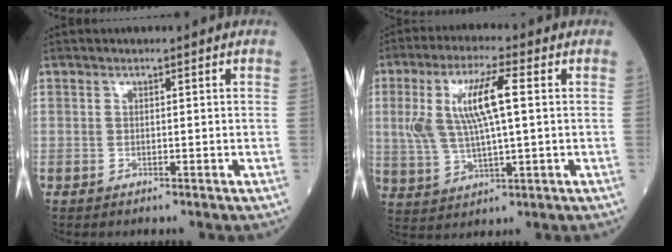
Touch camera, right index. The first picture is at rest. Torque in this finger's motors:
{"motor_torque": [1.22, 0.92, 0.40, 0.21]}